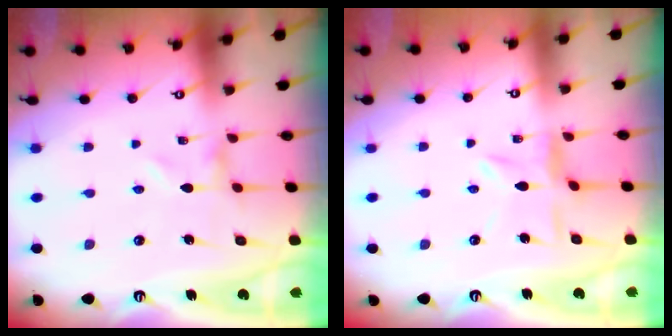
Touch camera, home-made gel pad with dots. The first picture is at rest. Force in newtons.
{"total": 4.5, "press": 4.5, "slide": 0.5}